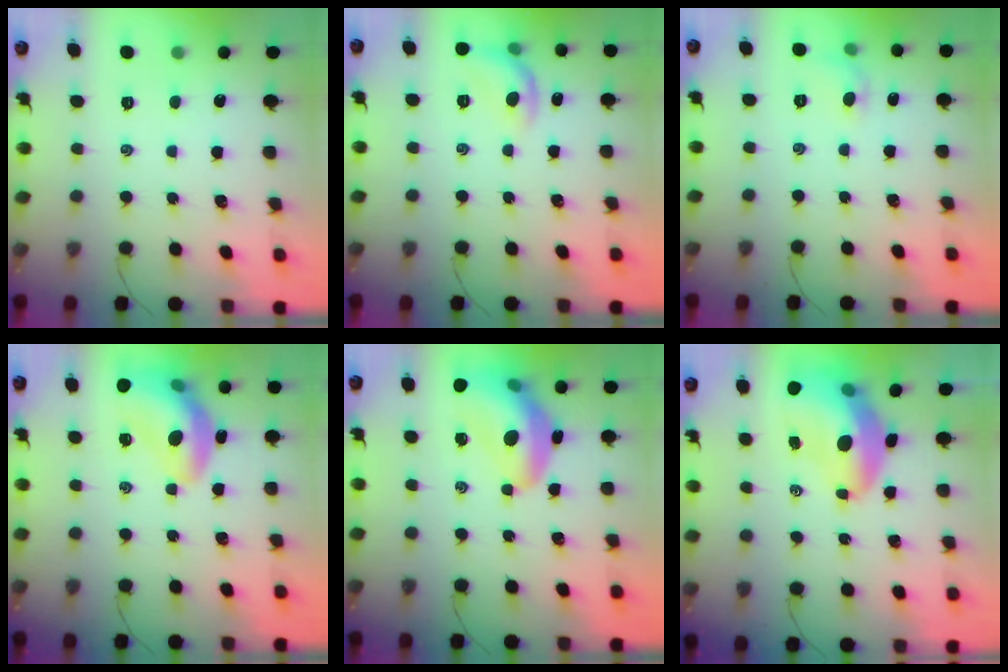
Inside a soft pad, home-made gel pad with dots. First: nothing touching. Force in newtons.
{"total": 9.6, "press": 9.6, "slide": 0.7}
{"total": 5.6, "press": 5.4, "slide": 1.3}
{"total": 15.7, "press": 15.2, "slide": 3.9}
{"total": 15.9, "press": 15.3, "slide": 4.2}
{"total": 13.9, "press": 13.4, "slide": 3.7}